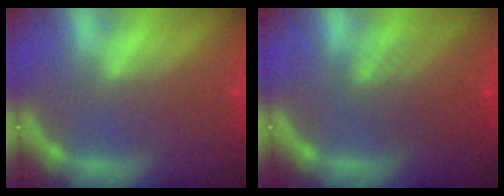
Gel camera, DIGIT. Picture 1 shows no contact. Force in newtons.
{"total": 5.1}